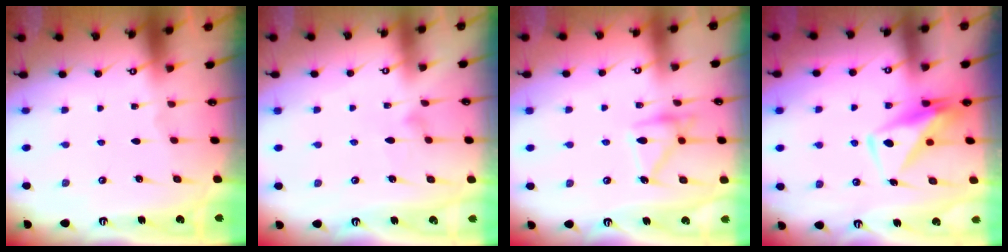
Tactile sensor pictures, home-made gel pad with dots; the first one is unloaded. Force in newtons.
{"total": 6.4, "press": 6.4, "slide": 0.4}
{"total": 15.5, "press": 15.4, "slide": 0.9}
{"total": 10.0, "press": 10.0, "slide": 1.2}